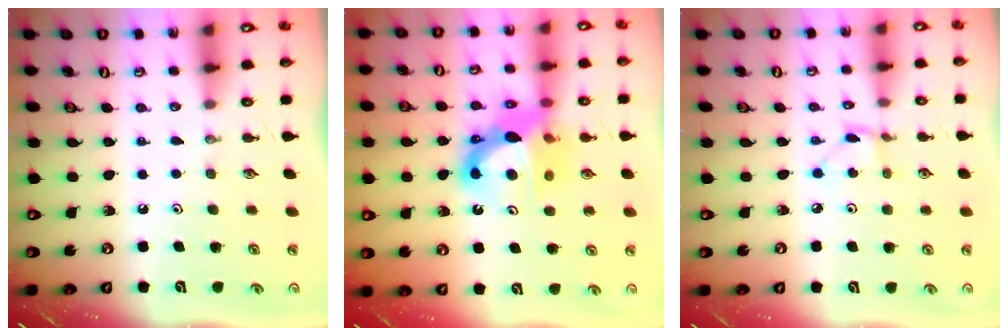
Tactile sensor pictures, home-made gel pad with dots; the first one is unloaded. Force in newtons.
{"total": 12.4, "press": 12.1, "slide": 2.9}
{"total": 2.1, "press": 2.0, "slide": 0.2}